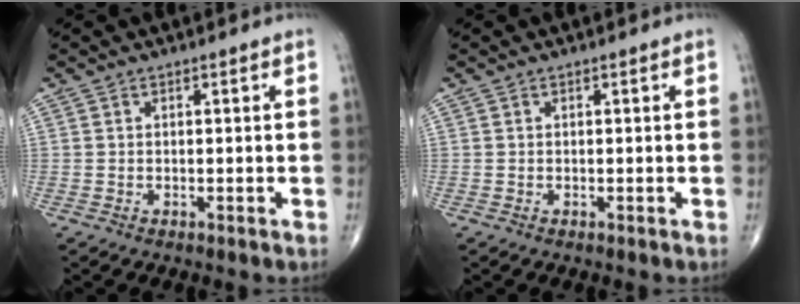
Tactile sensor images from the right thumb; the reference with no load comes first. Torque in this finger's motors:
{"motor_torque": [0.00, 0.01, 0.00, 0.00, 0.00]}